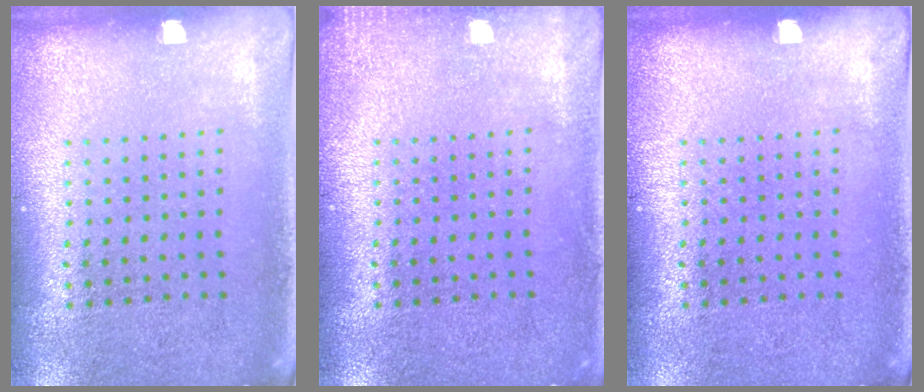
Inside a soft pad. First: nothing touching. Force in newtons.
{"total": 1.1, "press": 1.1, "slide": 0.3}
{"total": 0.0}